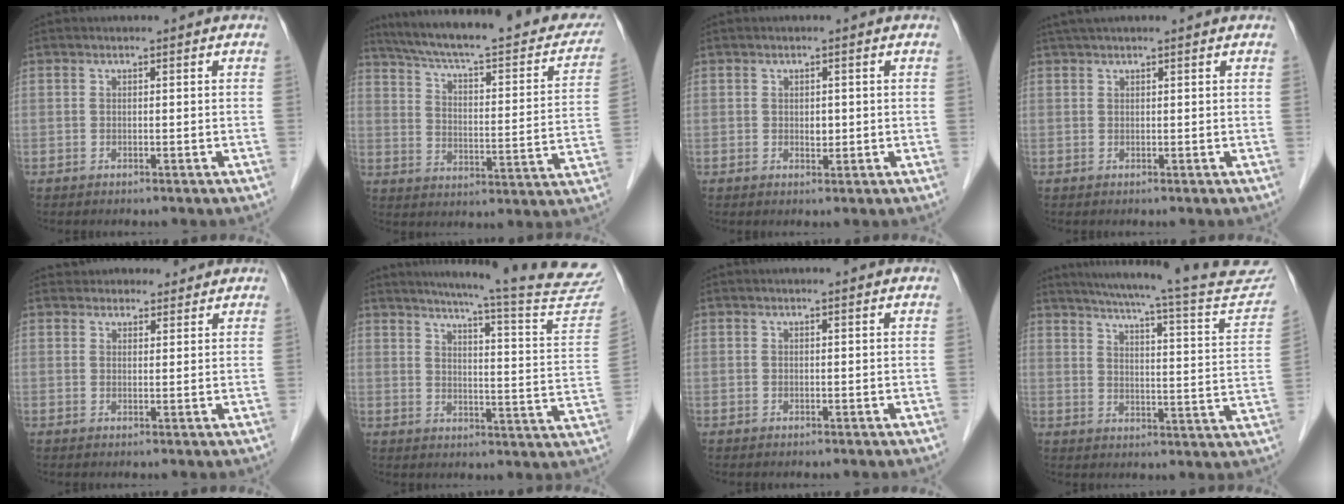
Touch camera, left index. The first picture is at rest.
{"total": 28.3, "force": [23.6, 5.2, 14.7], "torque": [-0.224, -0.015, 0.306]}
{"total": 1.3, "force": [0.0, 0.8, 1.0], "torque": [-0.016, 0.000, 0.003]}
{"total": 4.0, "force": [3.5, -0.1, 2.0], "torque": [-0.025, 0.036, 0.053]}
{"total": 5.0, "force": [4.6, 2.0, 0.1], "torque": [0.009, 0.016, 0.057]}
{"total": 23.8, "force": [21.7, -0.8, 9.7], "torque": [-0.138, -0.097, 0.254]}
{"total": 1.5, "force": [1.4, -0.1, 0.6], "torque": [-0.012, 0.008, 0.016]}
{"total": 26.0, "force": [23.6, 1.6, 10.8], "torque": [-0.160, -0.069, 0.282]}